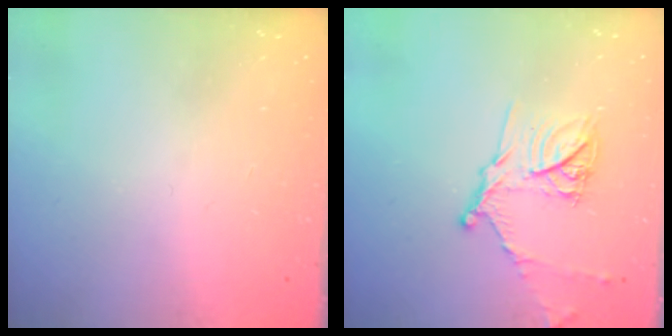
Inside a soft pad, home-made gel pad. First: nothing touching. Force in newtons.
{"total": 13.6, "press": 13.6, "slide": 1.1}